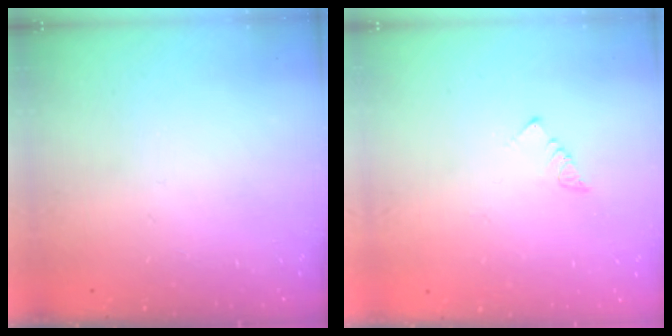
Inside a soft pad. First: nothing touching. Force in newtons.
{"total": 3.0, "press": 3.0, "slide": 0.2}